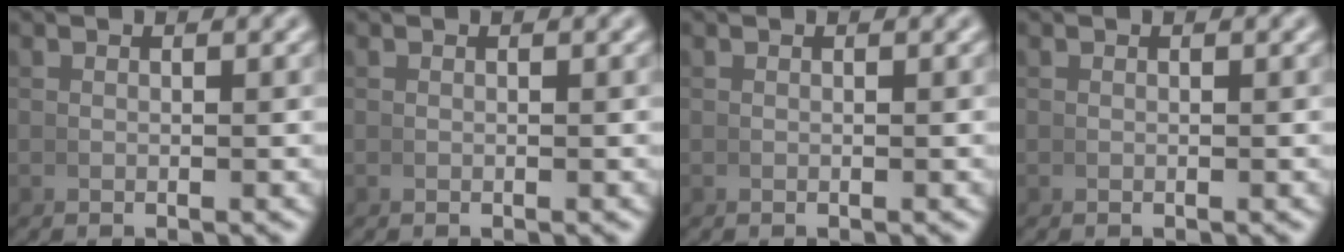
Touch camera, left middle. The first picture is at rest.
{"total": 0.0}
{"total": 0.0}
{"total": 0.0}